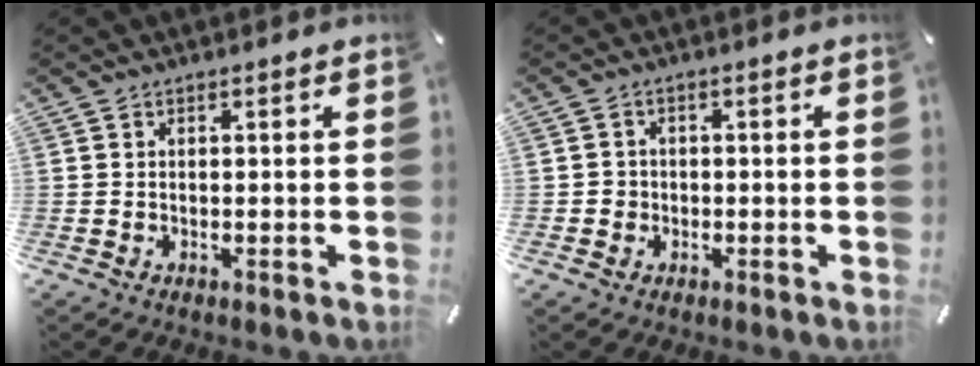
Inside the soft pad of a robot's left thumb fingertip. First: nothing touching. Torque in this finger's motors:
{"motor_torque": [-0.01, -0.45, 0.16, 0.12, 0.04]}